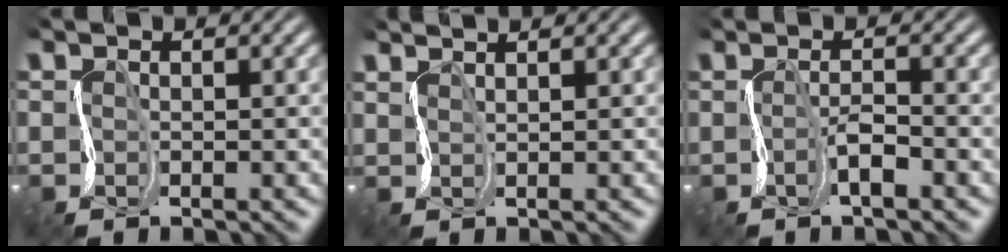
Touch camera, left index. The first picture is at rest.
{"total": 2.7, "force": [2.2, 0.6, 1.3], "torque": [-0.010, 0.020, 0.031]}
{"total": 1.1, "force": [-0.2, -0.1, 1.0], "torque": [-0.023, 0.004, -0.008]}